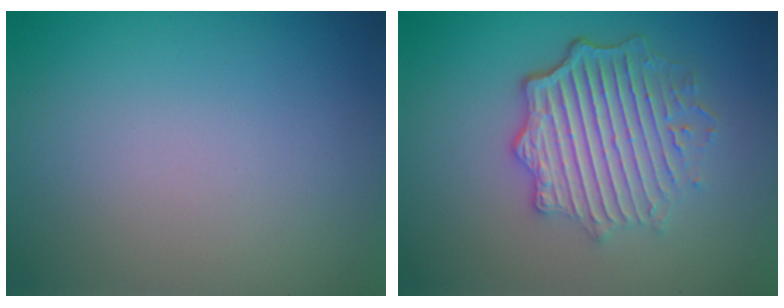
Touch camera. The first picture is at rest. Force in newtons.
{"total": 5.7, "press": 4.4, "slide": 3.5}